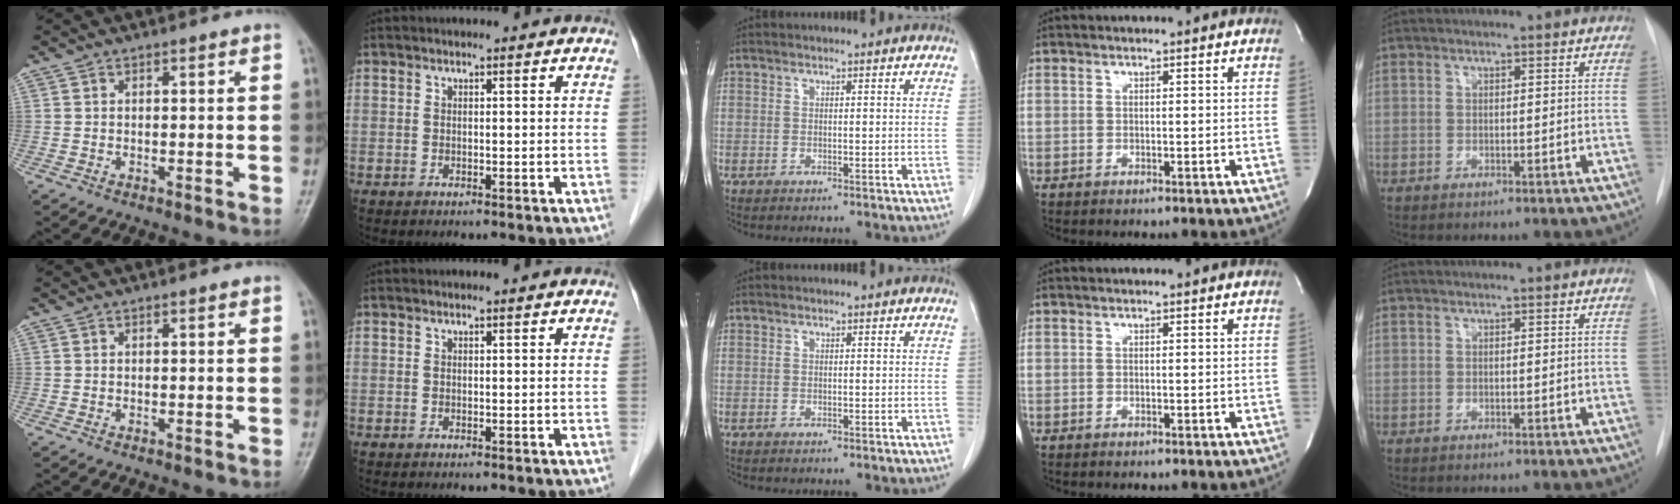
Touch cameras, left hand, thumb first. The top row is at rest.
{}